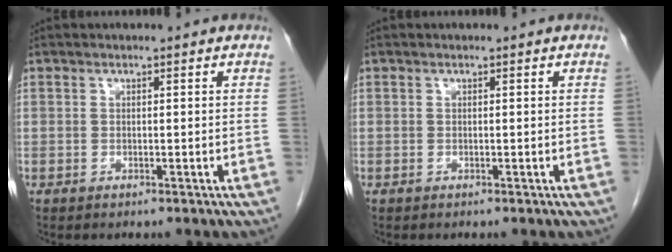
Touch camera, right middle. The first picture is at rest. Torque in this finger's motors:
{"motor_torque": [-0.26, -0.12, -0.02, -0.01]}